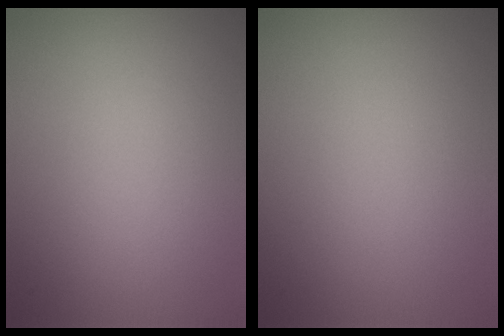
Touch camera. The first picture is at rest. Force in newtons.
{"total": 0.0}